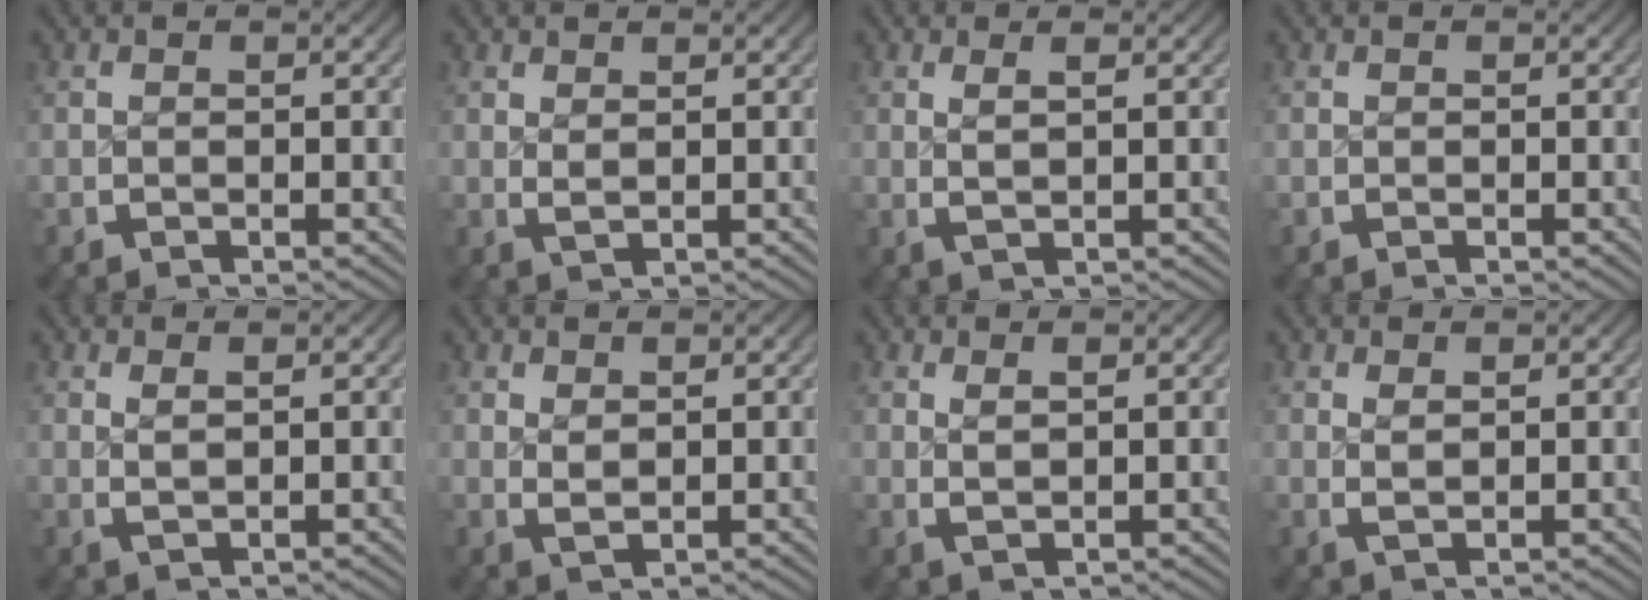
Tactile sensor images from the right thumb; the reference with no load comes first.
{"total": 1.1, "force": [0.9, 0.3, 0.7], "torque": [-0.014, -0.005, 0.024]}
{"total": 1.6, "force": [0.5, 0.2, 1.5], "torque": [-0.032, -0.006, 0.017]}
{"total": 0.0}
{"total": 1.2, "force": [0.7, 0.2, 1.0], "torque": [-0.022, -0.007, 0.021]}
{"total": 1.4, "force": [1.0, 0.5, 0.8], "torque": [-0.016, -0.007, 0.029]}
{"total": 1.4, "force": [0.8, 0.3, 1.1], "torque": [-0.023, -0.007, 0.024]}
{"total": 1.2, "force": [0.8, 0.3, 0.9], "torque": [-0.019, -0.008, 0.023]}